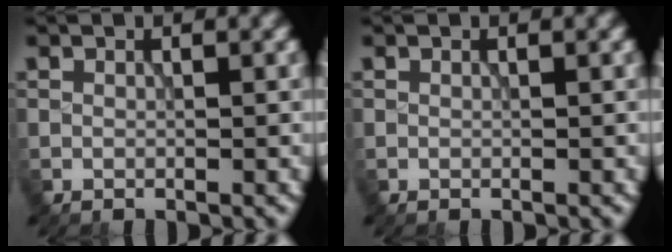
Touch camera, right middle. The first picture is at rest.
{"total": 0.0}